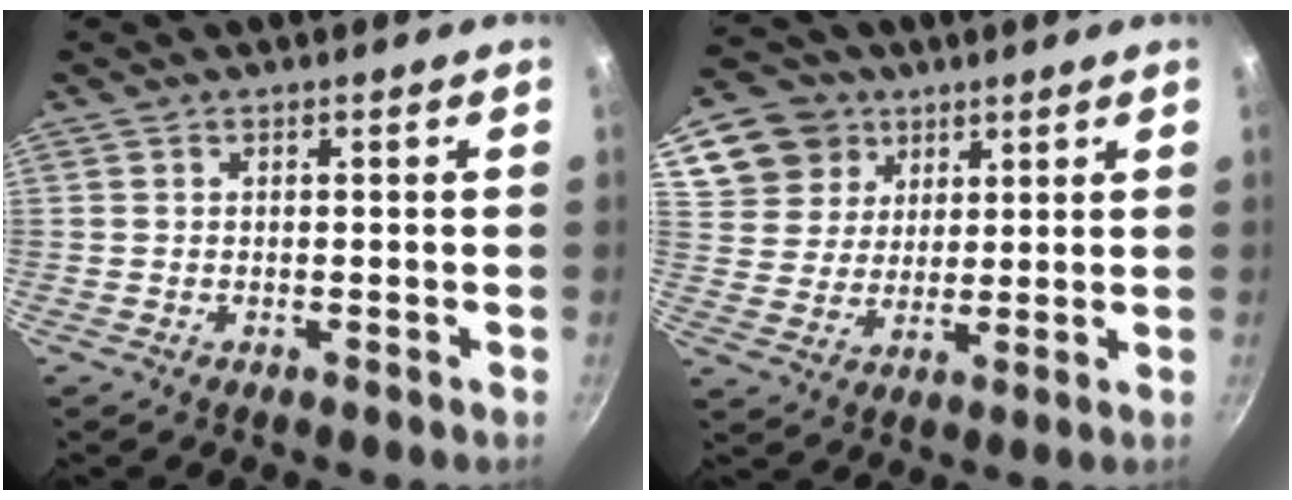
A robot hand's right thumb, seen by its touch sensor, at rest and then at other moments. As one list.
[{"total": 12.1, "force": [6.2, 9.8, 3.4], "torque": [-0.044, -0.010, 0.110]}]